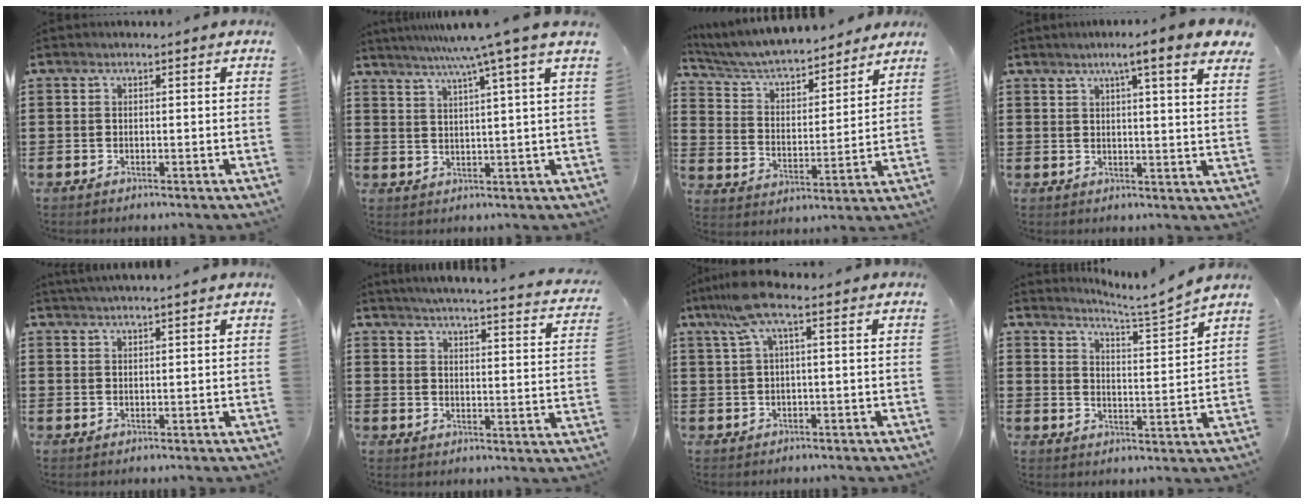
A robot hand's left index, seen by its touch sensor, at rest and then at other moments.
{"total": 7.1, "force": [5.0, -1.8, 4.7], "torque": [-0.104, -0.018, 0.080]}
{"total": 6.0, "force": [5.7, 1.0, 1.8], "torque": [-0.062, -0.037, 0.094]}
{"total": 5.6, "force": [3.7, -0.5, 4.1], "torque": [-0.077, -0.019, 0.054]}
{"total": 1.8, "force": [1.7, -0.3, 0.3], "torque": [-0.008, 0.002, 0.034]}
{"total": 4.2, "force": [4.0, -0.7, 1.1], "torque": [-0.041, -0.033, 0.064]}
{"total": 5.9, "force": [2.0, 0.7, 5.5], "torque": [-0.130, -0.006, 0.030]}
{"total": 4.2, "force": [3.8, -1.0, 1.4], "torque": [-0.037, -0.036, 0.058]}